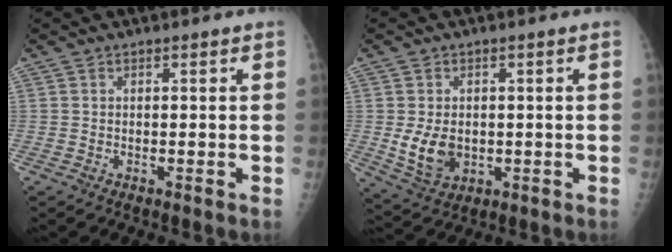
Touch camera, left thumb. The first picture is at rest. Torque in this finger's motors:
{"motor_torque": [0.53, 0.66, 0.49, -0.35, 0.08]}